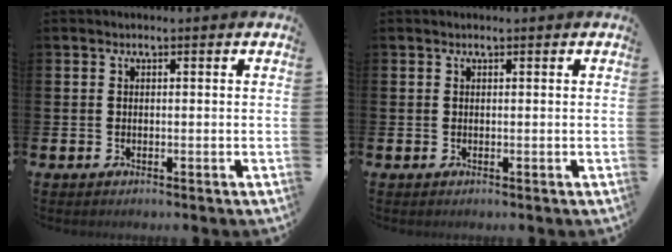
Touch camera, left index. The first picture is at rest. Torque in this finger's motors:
{"motor_torque": [0.50, -1.04, -0.12, 0.00]}